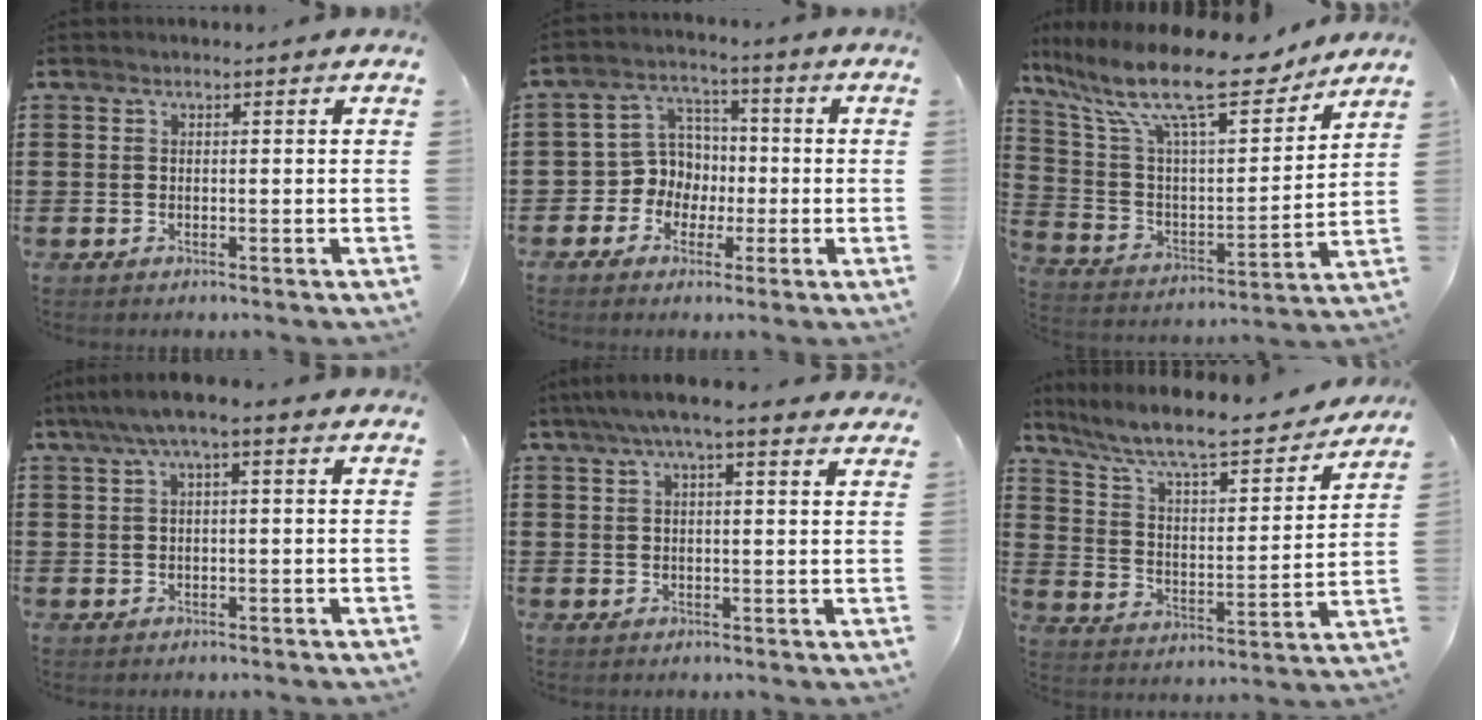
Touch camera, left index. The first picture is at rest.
{"total": 6.4, "force": [-1.1, 6.2, 1.2], "torque": [-0.057, 0.004, -0.023]}
{"total": 16.2, "force": [12.4, 2.7, 10.0], "torque": [-0.234, -0.077, 0.208]}
{"total": 2.7, "force": [0.3, 0.4, 2.7], "torque": [-0.054, 0.000, -0.001]}
{"total": 4.9, "force": [3.5, 0.7, 3.3], "torque": [-0.073, 0.001, 0.062]}
{"total": 8.0, "force": [6.7, 0.6, 4.2], "torque": [-0.108, -0.049, 0.108]}